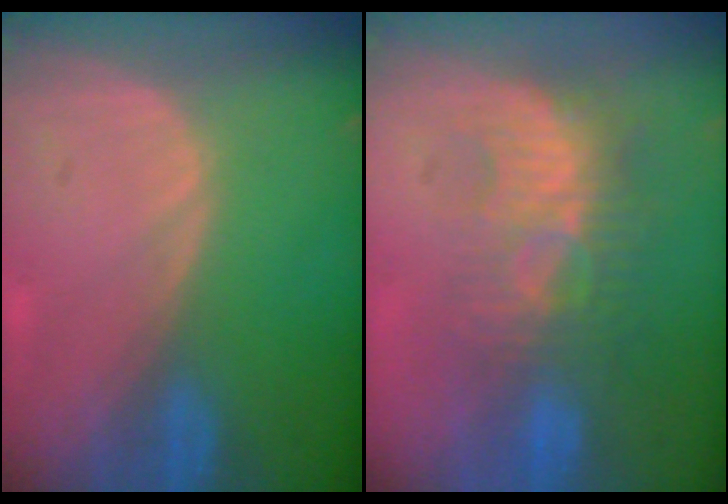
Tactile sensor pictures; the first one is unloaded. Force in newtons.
{"total": 8.6, "press": 8.1, "slide": 2.9}